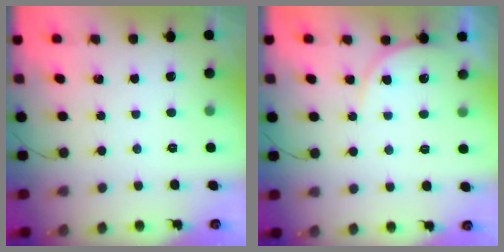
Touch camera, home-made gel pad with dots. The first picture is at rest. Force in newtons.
{"total": 6.3, "press": 6.3, "slide": 0.4}